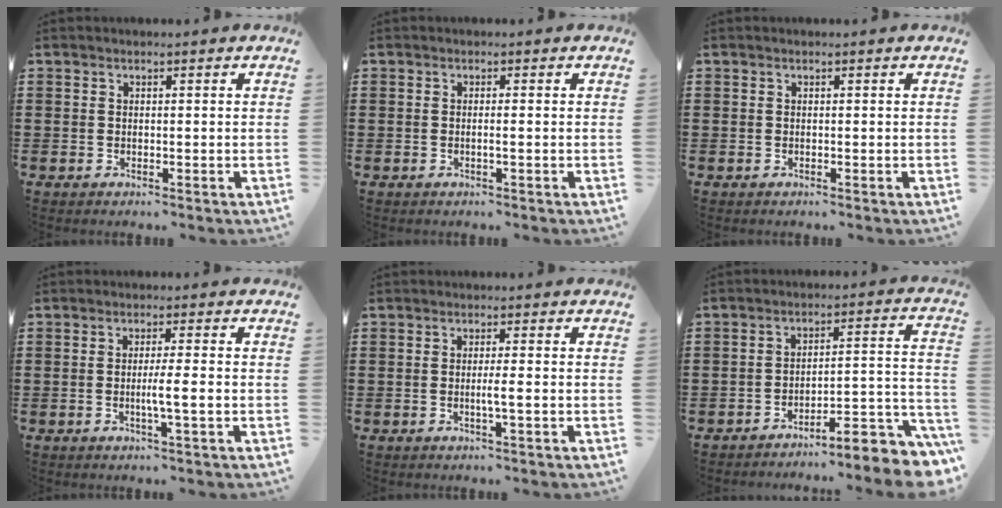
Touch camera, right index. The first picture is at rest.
{"total": 1.0, "force": [-0.3, -0.2, 0.9], "torque": [-0.017, -0.006, -0.005]}
{"total": 0.0}
{"total": 3.8, "force": [-0.8, -0.3, 3.7], "torque": [-0.064, -0.007, -0.017]}
{"total": 2.3, "force": [-0.5, -0.4, 2.2], "torque": [-0.038, -0.008, -0.011]}
{"total": 6.9, "force": [-5.7, 1.0, 3.8], "torque": [-0.054, -0.005, -0.109]}